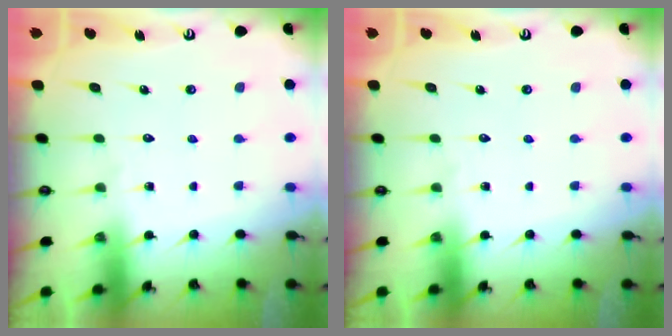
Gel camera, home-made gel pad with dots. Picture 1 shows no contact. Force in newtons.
{"total": 0.0}